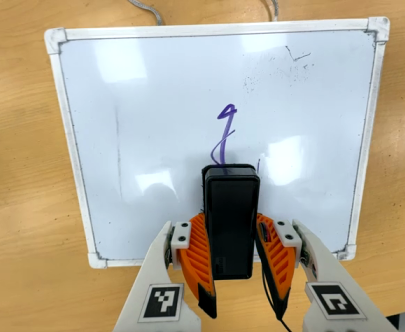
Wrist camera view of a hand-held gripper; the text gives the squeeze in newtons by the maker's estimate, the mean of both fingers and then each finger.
{"total": 5.7, "left": 5.0, "right": 6.3}